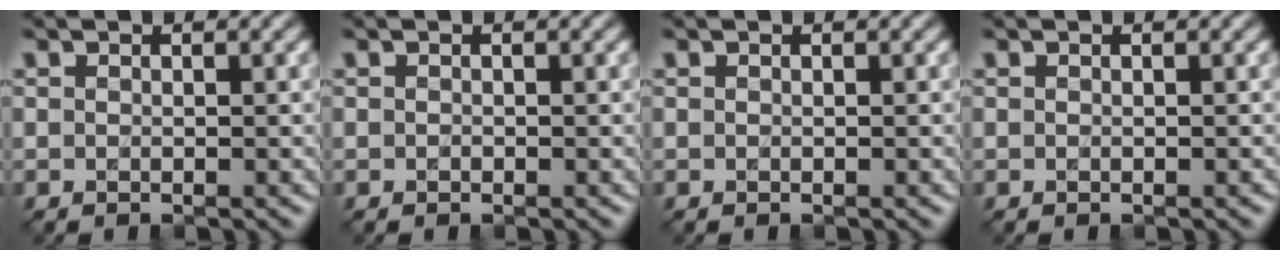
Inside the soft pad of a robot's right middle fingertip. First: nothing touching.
{"total": 0.0}
{"total": 0.0}
{"total": 0.0}